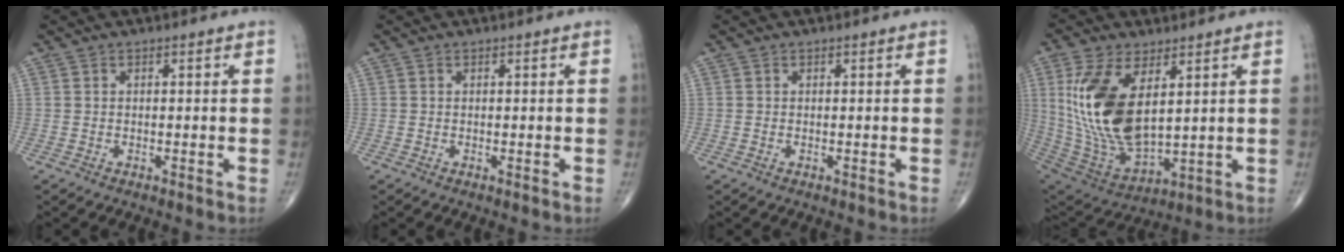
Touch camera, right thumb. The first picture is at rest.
{"total": 0.0}
{"total": 0.0}
{"total": 18.9, "force": [4.7, 9.4, 15.7], "torque": [-0.311, -0.025, 0.107]}